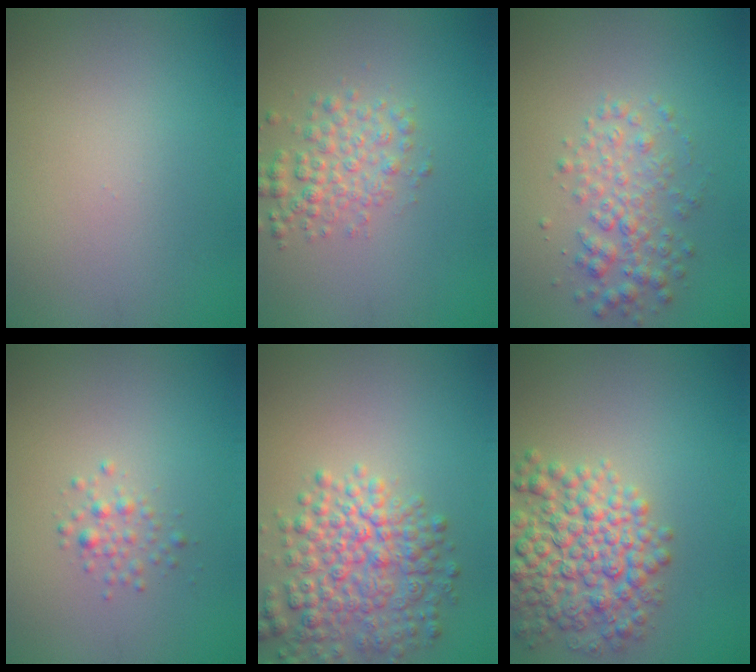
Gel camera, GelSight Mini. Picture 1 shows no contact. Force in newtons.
{"total": 2.9, "press": 2.9, "slide": 0.1}
{"total": 3.0, "press": 3.0, "slide": 0.0}
{"total": 1.3, "press": 1.3, "slide": 0.0}
{"total": 5.8, "press": 5.8, "slide": 0.3}
{"total": 7.0, "press": 7.0, "slide": 0.2}